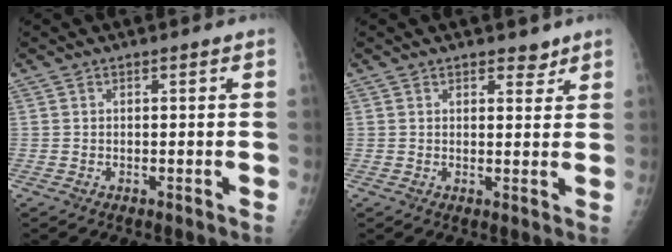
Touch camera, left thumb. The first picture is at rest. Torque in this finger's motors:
{"motor_torque": [-0.10, 0.42, -0.08, 0.13, 0.01]}